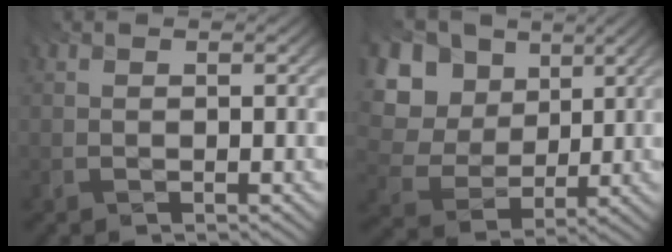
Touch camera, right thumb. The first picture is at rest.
{"total": 14.7, "force": [5.1, 12.0, 6.8], "torque": [-0.237, 0.033, 0.124]}